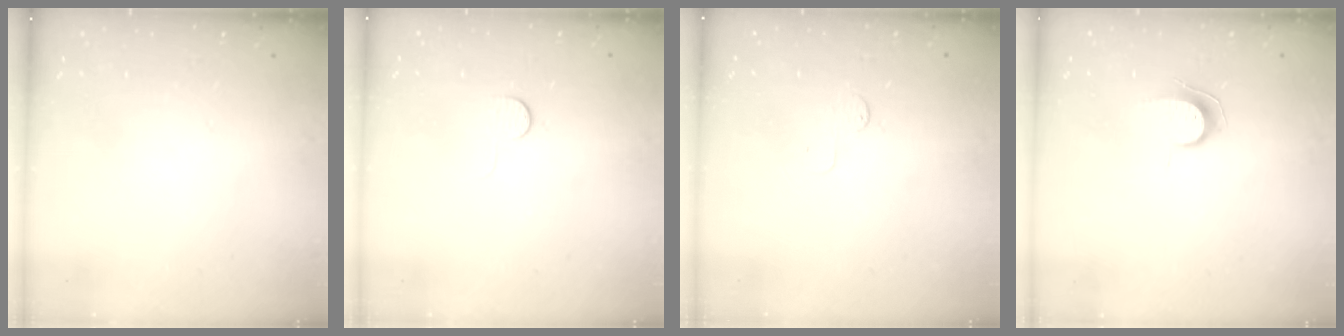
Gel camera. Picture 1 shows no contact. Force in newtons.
{"total": 5.0, "press": 5.0, "slide": 0.5}
{"total": 2.6, "press": 2.6, "slide": 0.3}
{"total": 6.7, "press": 6.7, "slide": 0.7}